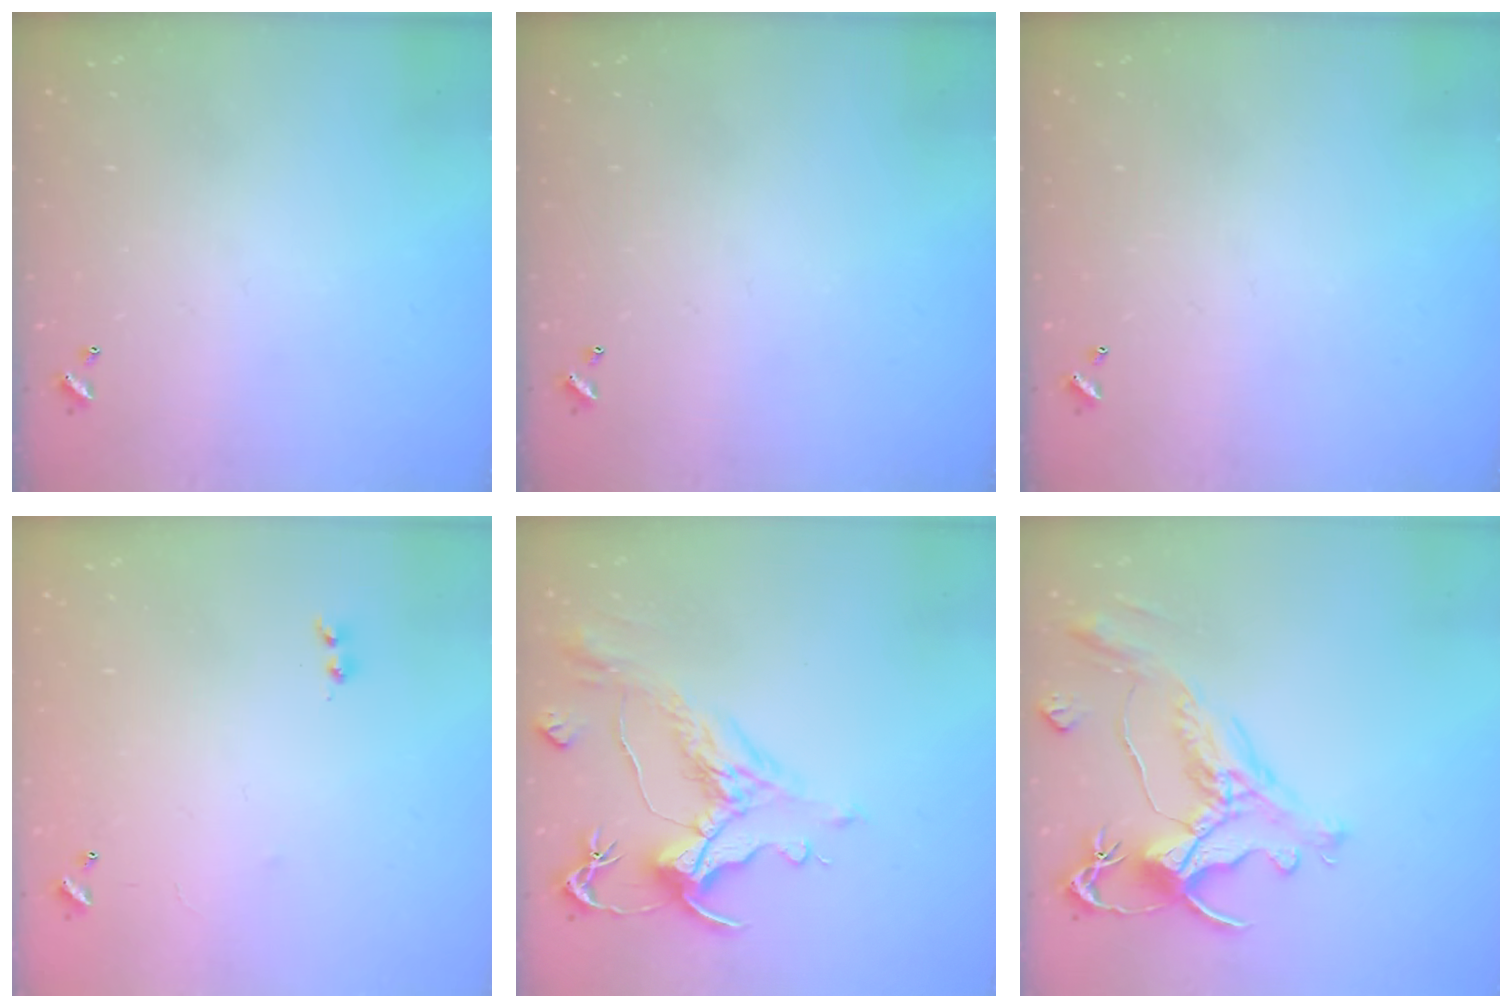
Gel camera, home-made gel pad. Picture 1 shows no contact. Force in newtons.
{"total": 0.0}
{"total": 0.0}
{"total": 7.3, "press": 7.3, "slide": 0.5}
{"total": 2.0, "press": 1.5, "slide": 1.4}
{"total": 1.5, "press": 0.7, "slide": 1.3}